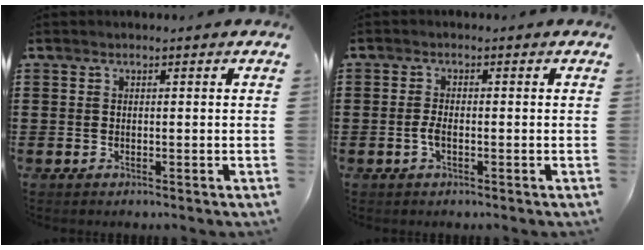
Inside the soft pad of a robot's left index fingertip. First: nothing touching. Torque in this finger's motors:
{"motor_torque": [0.26, 0.24, 0.24, 0.07]}